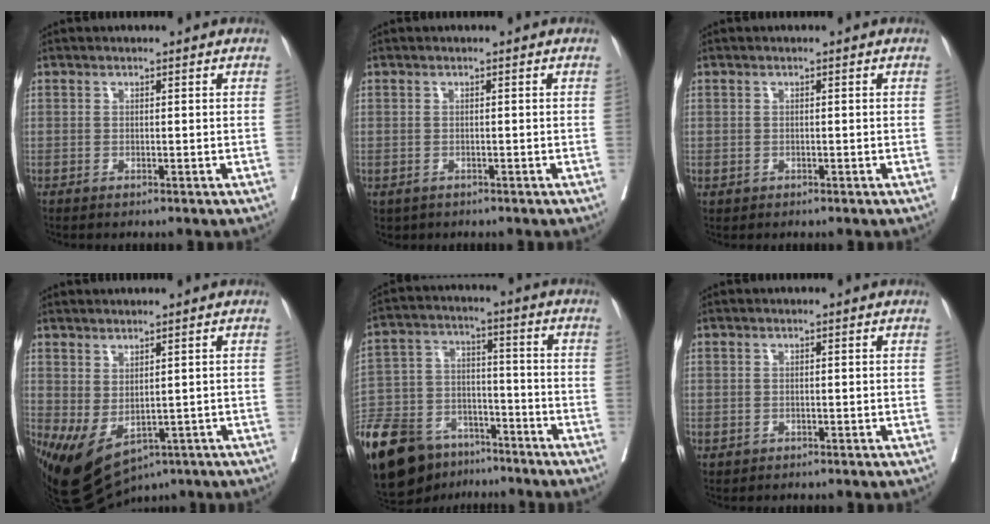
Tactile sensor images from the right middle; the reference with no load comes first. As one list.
[{"total": 1.4, "force": [-0.7, 1.1, 0.4], "torque": [-0.012, -0.001, -0.003]}, {"total": 0.6, "force": [-0.2, 0.6, 0.2], "torque": [-0.005, 0.001, 0.001]}, {"total": 10.1, "force": [-4.6, 5.1, 7.5], "torque": [-0.128, -0.015, -0.058]}, {"total": 25.6, "force": [-17.8, 13.1, 12.7], "torque": [-0.345, -0.029, -0.302]}, {"total": 0.8, "force": [-0.2, 0.7, 0.2], "torque": [-0.006, 0.001, 0.001]}]